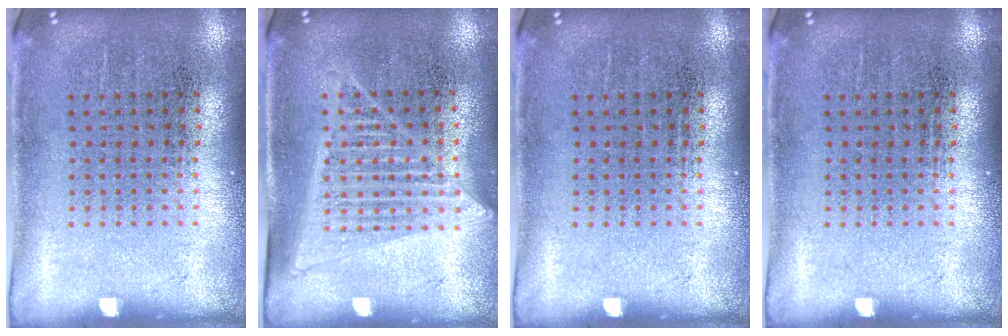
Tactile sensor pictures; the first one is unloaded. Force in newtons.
{"total": 1.3, "press": 1.2, "slide": 0.5}
{"total": 0.0}
{"total": 0.0}